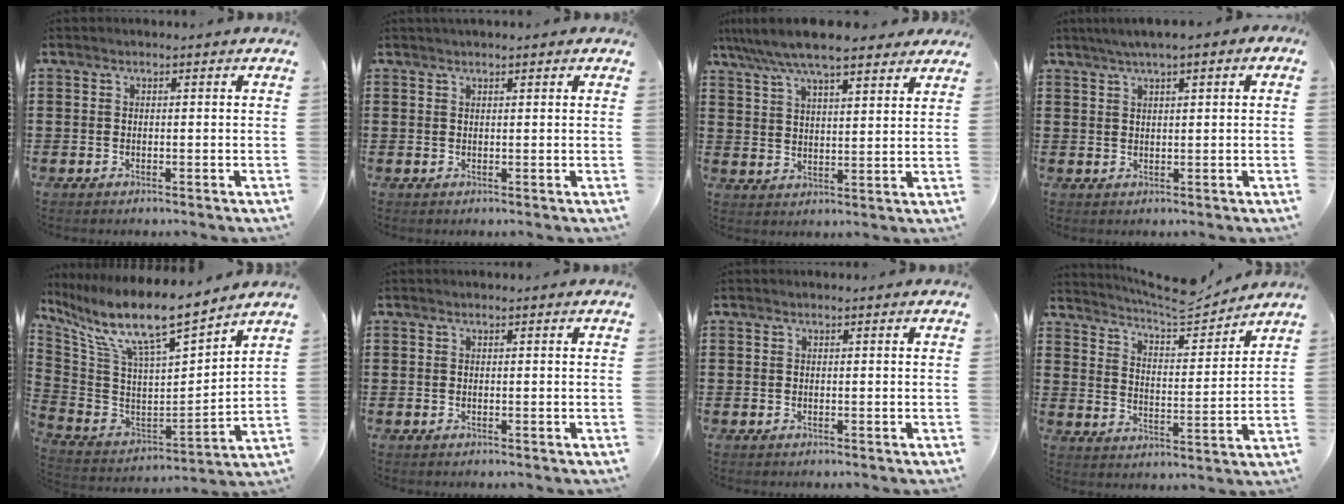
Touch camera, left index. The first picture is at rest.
{"total": 1.0, "force": [0.8, 0.2, 0.5], "torque": [-0.012, 0.002, 0.015]}
{"total": 8.1, "force": [7.1, 1.3, 3.7], "torque": [-0.097, -0.019, 0.126]}
{"total": 2.2, "force": [1.1, 0.2, 1.9], "torque": [-0.035, 0.004, 0.018]}
{"total": 11.7, "force": [9.0, 1.6, 7.2], "torque": [-0.175, -0.062, 0.153]}
{"total": 0.0}
{"total": 0.0}
{"total": 7.3, "force": [7.0, 0.5, 2.1], "torque": [-0.059, -0.044, 0.120]}